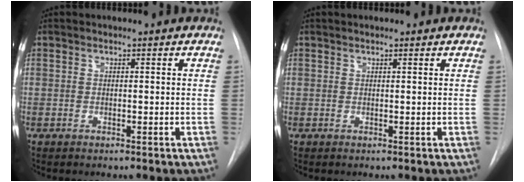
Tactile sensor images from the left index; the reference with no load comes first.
{"total": 0.8, "force": [0.7, 0.1, 0.4], "torque": [-0.009, 0.009, 0.011]}